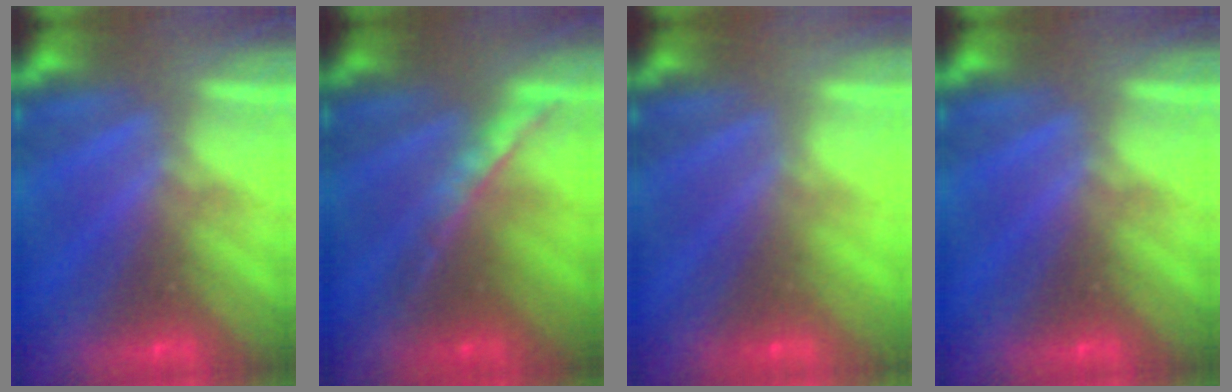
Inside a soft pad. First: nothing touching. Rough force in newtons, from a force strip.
{"total": 1.4}
{"total": 3.1}
{"total": 0.0}